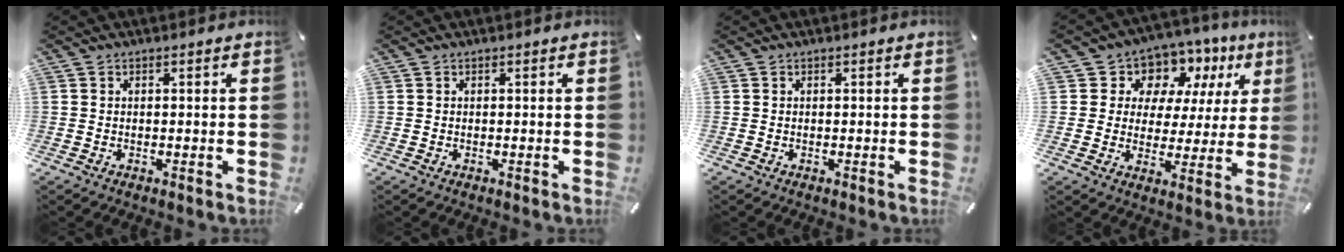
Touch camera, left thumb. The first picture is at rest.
{"total": 0.0}
{"total": 0.0}
{"total": 9.0, "force": [5.5, 7.0, 1.3], "torque": [-0.034, -0.053, 0.104]}